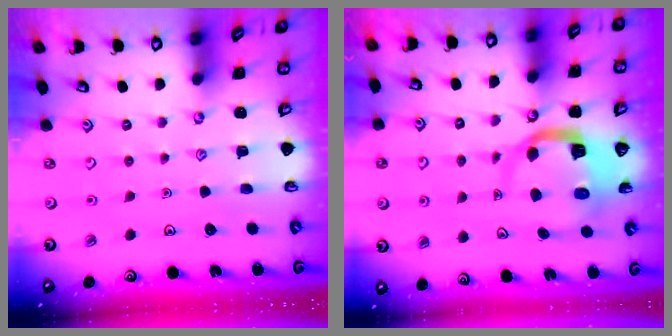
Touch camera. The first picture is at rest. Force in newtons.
{"total": 6.6, "press": 6.5, "slide": 0.9}